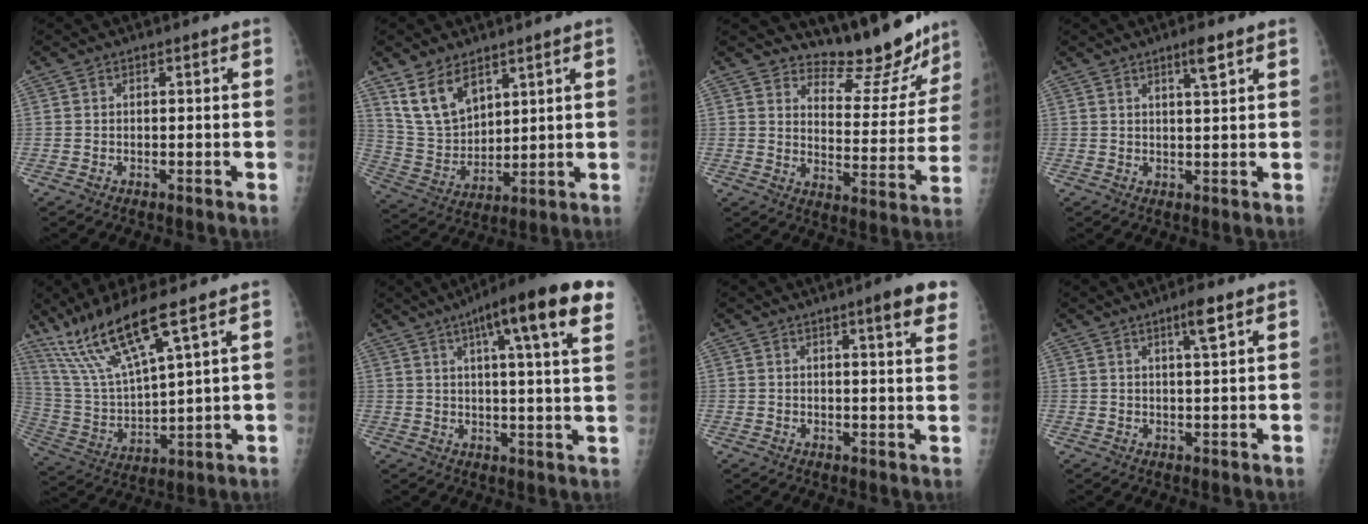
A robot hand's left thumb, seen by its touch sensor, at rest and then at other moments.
{"total": 10.9, "force": [6.8, 6.3, 5.7], "torque": [-0.088, -0.033, 0.150]}
{"total": 13.8, "force": [13.0, 3.9, 2.9], "torque": [-0.002, -0.108, 0.174]}
{"total": 3.2, "force": [2.0, 0.3, 2.4], "torque": [-0.041, -0.014, 0.034]}
{"total": 15.4, "force": [10.2, 2.2, 11.3], "torque": [-0.232, -0.043, 0.213]}
{"total": 18.1, "force": [9.5, 2.4, 15.2], "torque": [-0.210, -0.012, 0.122]}
{"total": 7.3, "force": [4.4, 0.8, 5.8], "torque": [-0.064, -0.016, 0.050]}
{"total": 3.8, "force": [2.2, 0.3, 3.1], "torque": [-0.052, -0.011, 0.036]}